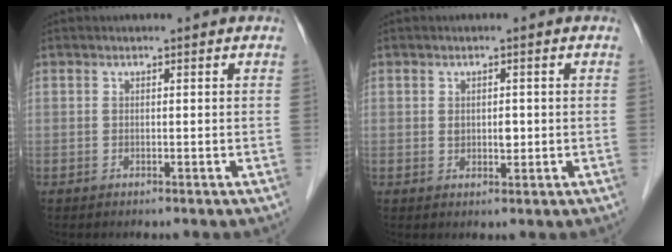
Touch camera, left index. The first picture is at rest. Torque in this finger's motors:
{"motor_torque": [0.66, 0.11, 0.01, 0.03]}